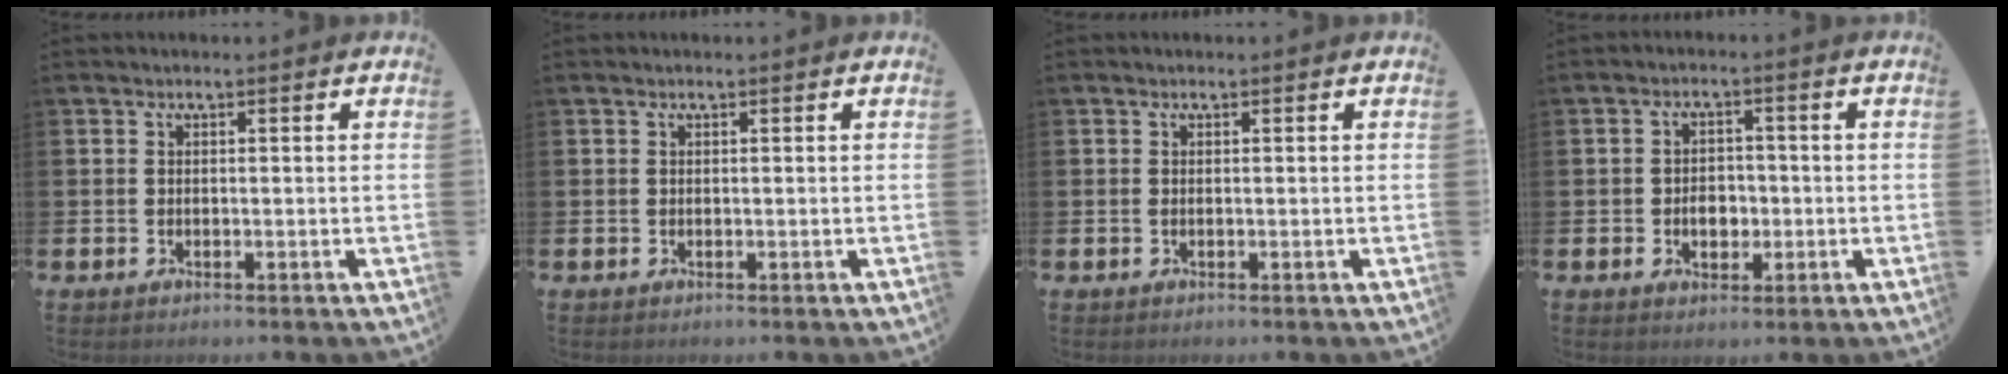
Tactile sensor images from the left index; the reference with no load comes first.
{"total": 0.0}
{"total": 0.0}
{"total": 3.3, "force": [-0.6, 2.5, 2.1], "torque": [-0.026, 0.000, -0.020]}